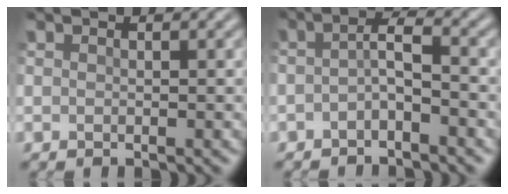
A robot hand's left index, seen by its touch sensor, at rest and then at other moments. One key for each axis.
{"total": 2.3, "fx": -1.3, "fy": 0.5, "fz": 1.8, "tx": -0.037, "ty": 0.006, "tz": -0.032}